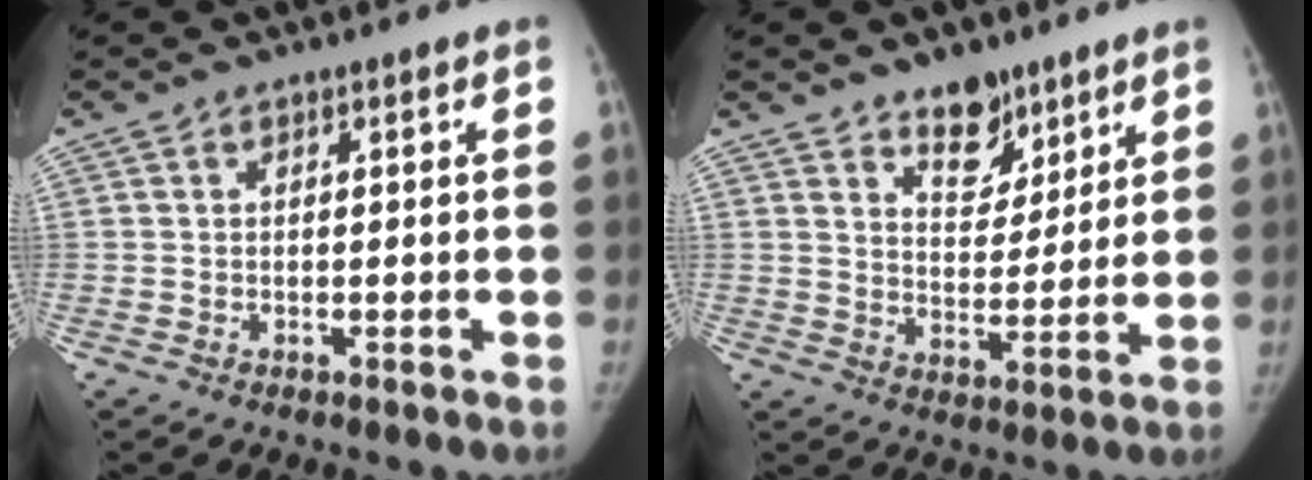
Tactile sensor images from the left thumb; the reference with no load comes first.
{"total": 8.5, "force": [6.1, 4.6, 3.6], "torque": [-0.020, -0.044, 0.102]}